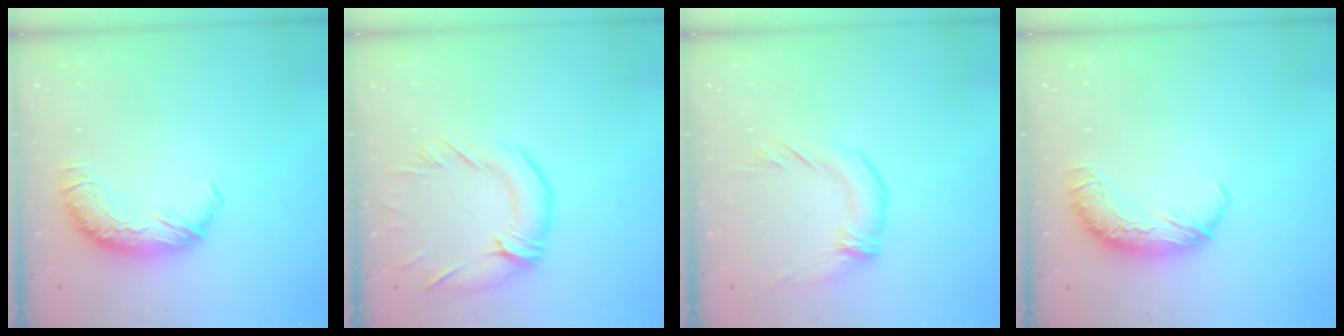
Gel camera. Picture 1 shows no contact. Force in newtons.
{"total": 2.9, "press": 2.5, "slide": 1.5}
{"total": 1.9, "press": 0.8, "slide": 1.7}
{"total": 0.0}